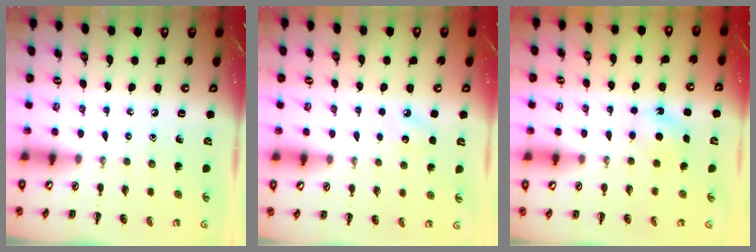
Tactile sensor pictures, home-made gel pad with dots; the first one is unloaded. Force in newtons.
{"total": 4.9, "press": 4.8, "slide": 1.2}
{"total": 4.9, "press": 4.7, "slide": 1.6}